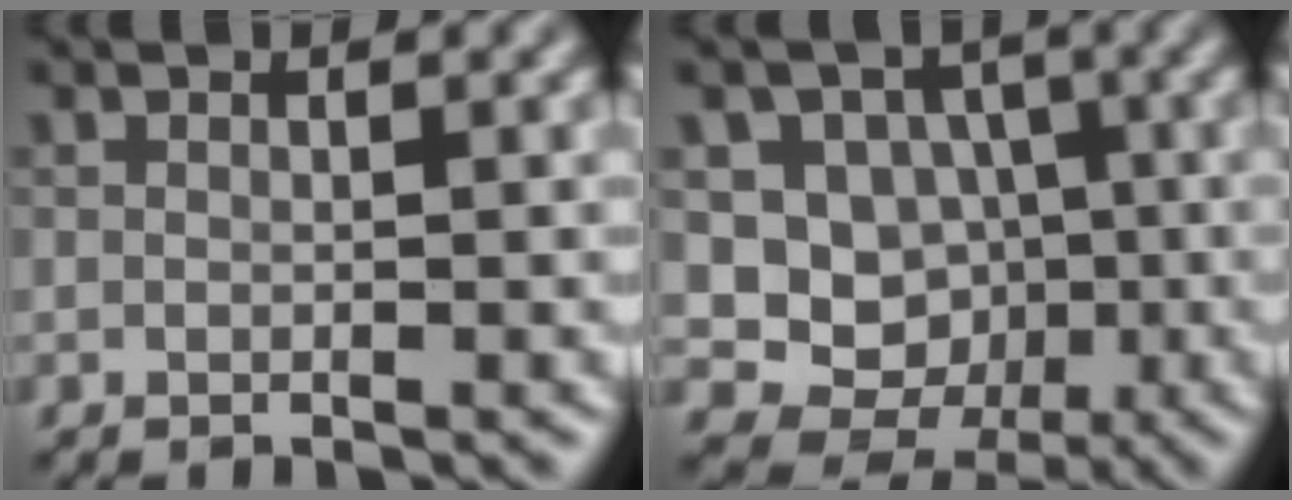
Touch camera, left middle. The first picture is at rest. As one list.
[{"total": 6.9, "force": [-0.5, 6.5, 2.5], "torque": [-0.015, -0.003, -0.028]}]